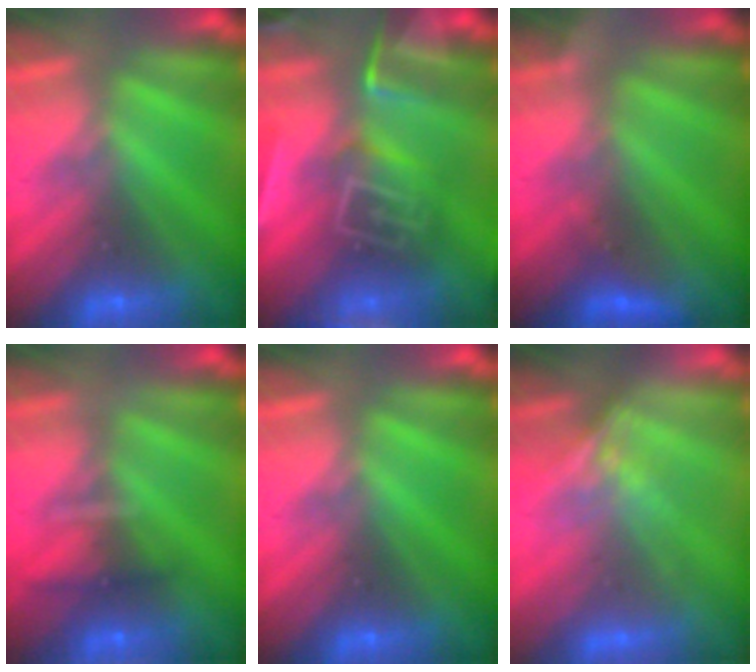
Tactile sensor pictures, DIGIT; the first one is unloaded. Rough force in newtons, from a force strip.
{"total": 7.8}
{"total": 2.9}
{"total": 7.8}
{"total": 0.0}
{"total": 1.8}